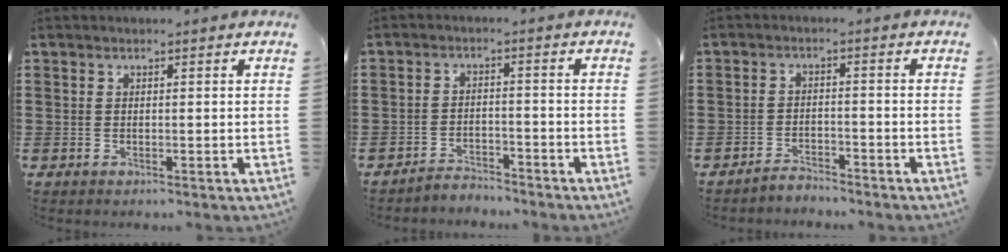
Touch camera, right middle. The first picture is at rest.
{"total": 3.2, "force": [-3.2, 0.4, -0.3], "torque": [-0.003, 0.002, -0.071]}
{"total": 2.8, "force": [-2.8, 0.3, -0.1], "torque": [-0.006, 0.003, -0.060]}